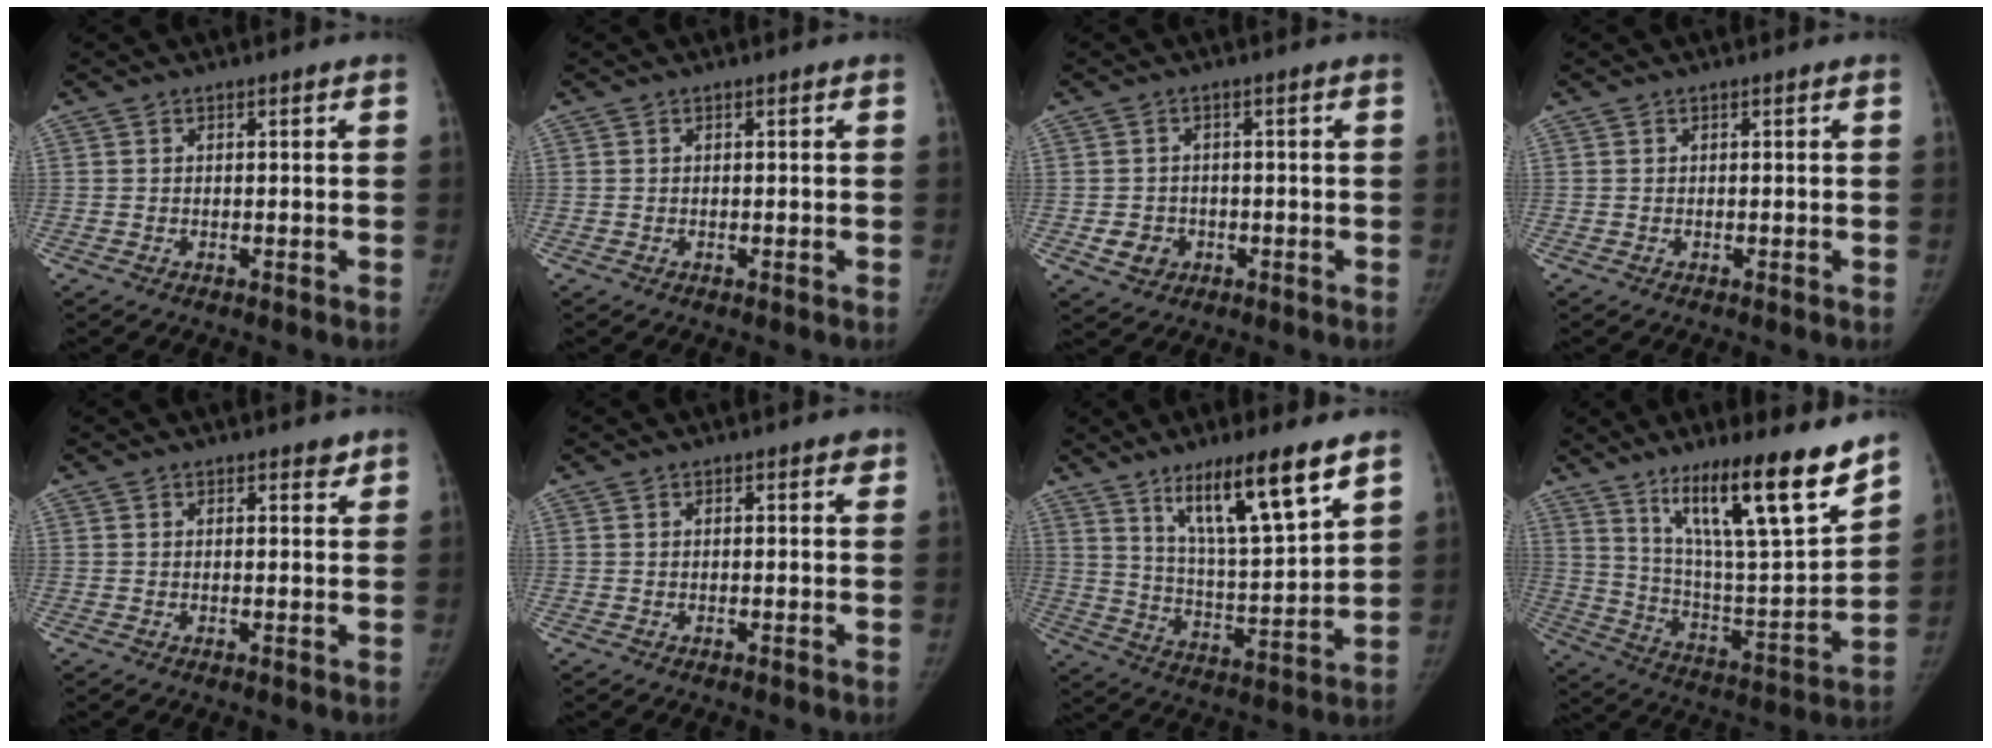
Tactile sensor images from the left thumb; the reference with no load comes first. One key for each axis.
{"total": 0.0}
{"total": 3.9, "fx": -1.2, "fy": 3.4, "fz": 1.4, "tx": -0.012, "ty": 0.006, "tz": -0.014}
{"total": 0.0}
{"total": 1.6, "fx": 1.2, "fy": 0.8, "fz": 0.6, "tx": 0.003, "ty": -0.008, "tz": 0.013}
{"total": 1.0, "fx": 0.7, "fy": 0.5, "fz": 0.6, "tx": -0.001, "ty": -0.001, "tz": 0.004}
{"total": 16.3, "fx": 10.1, "fy": 2.8, "fz": 12.5, "tx": -0.198, "ty": -0.057, "tz": 0.182}
{"total": 22.6, "fx": 15.1, "fy": 3.6, "fz": 16.4, "tx": -0.242, "ty": -0.081, "tz": 0.259}